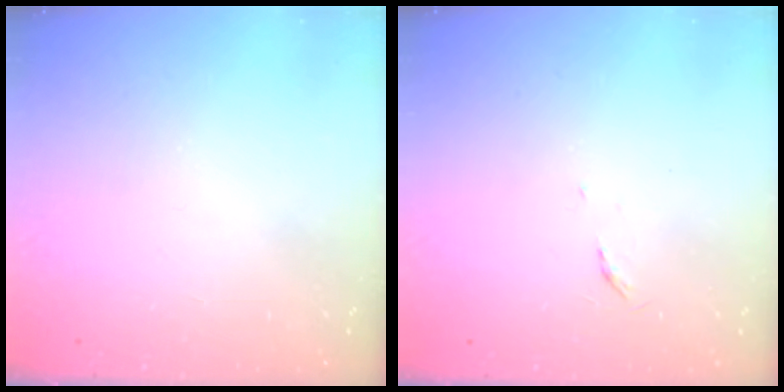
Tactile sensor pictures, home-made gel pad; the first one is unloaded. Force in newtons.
{"total": 3.1, "press": 3.0, "slide": 0.5}